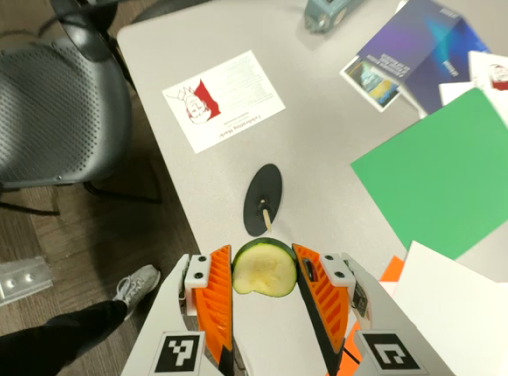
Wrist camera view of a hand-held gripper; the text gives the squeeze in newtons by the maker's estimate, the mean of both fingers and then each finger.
{"total": 4.3, "left": 3.7, "right": 4.8}